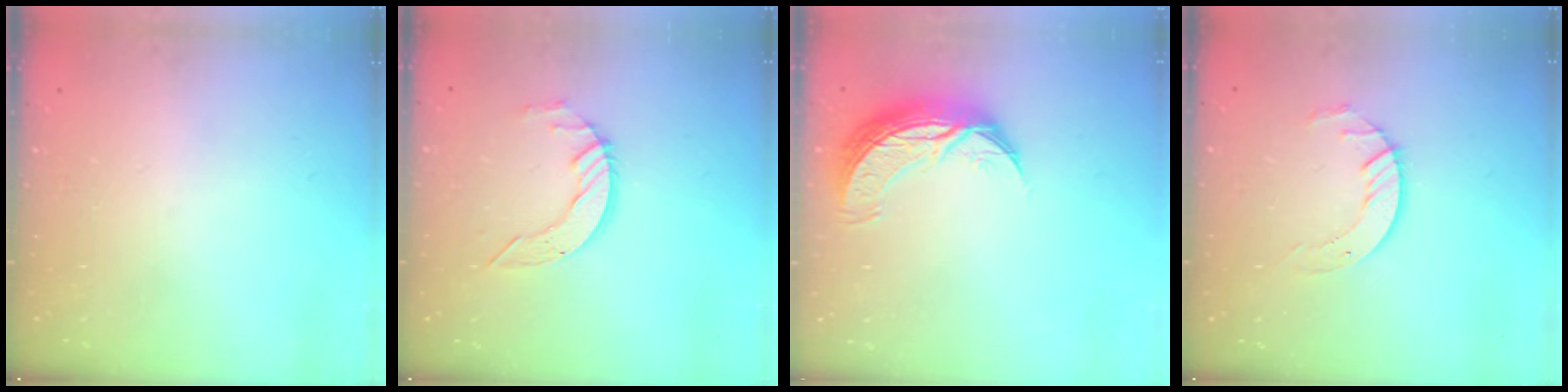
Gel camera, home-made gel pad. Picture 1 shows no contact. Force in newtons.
{"total": 6.8, "press": 6.8, "slide": 0.3}
{"total": 10.3, "press": 10.2, "slide": 0.7}
{"total": 5.7, "press": 5.7, "slide": 0.4}